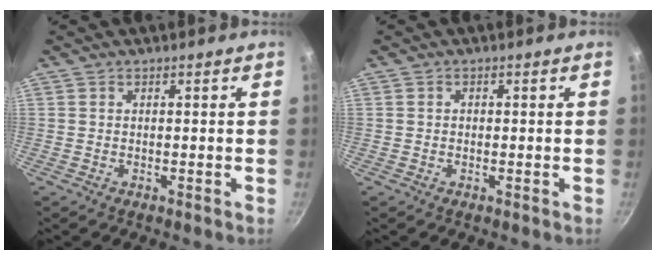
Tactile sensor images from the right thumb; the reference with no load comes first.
{"total": 0.7, "force": [-0.1, 0.7, 0.3], "torque": [-0.003, 0.004, -0.002]}